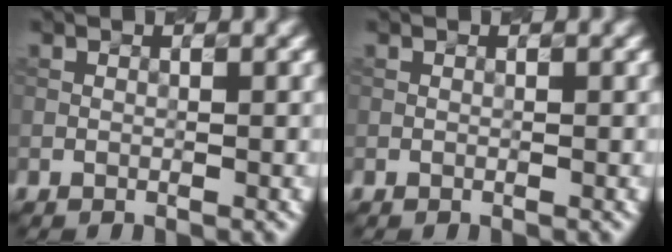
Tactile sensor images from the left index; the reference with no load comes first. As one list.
[{"total": 0.0}]